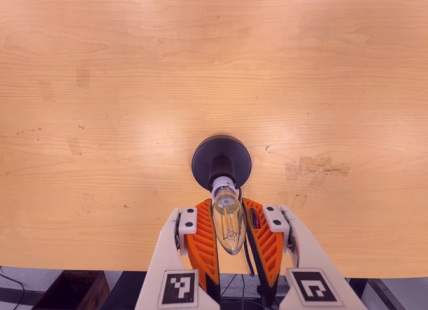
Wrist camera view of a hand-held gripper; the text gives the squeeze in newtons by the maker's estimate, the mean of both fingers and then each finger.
{"total": 10.1, "left": 9.6, "right": 10.5}